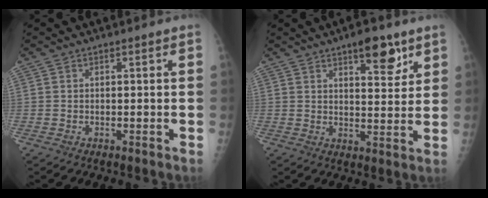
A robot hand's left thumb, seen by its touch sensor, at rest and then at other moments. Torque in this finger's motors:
{"motor_torque": [2.84, 2.16, 0.61, -0.32, 0.11]}